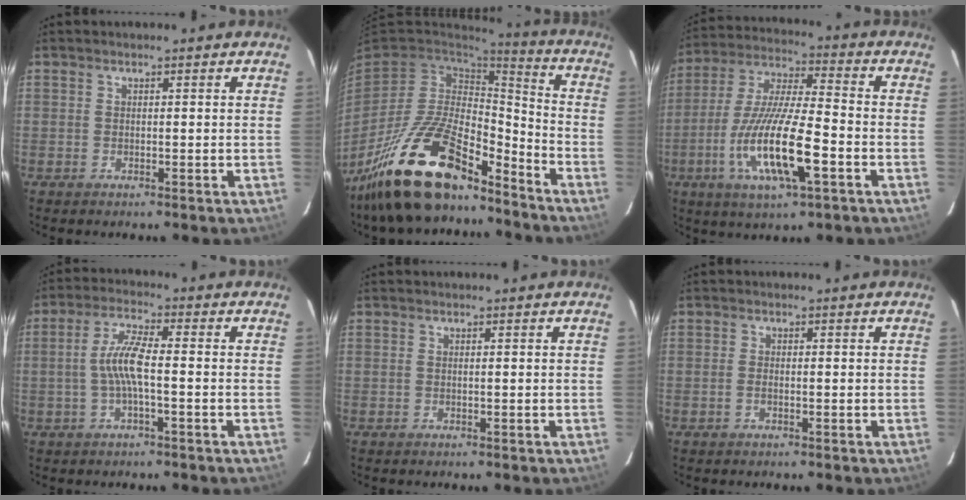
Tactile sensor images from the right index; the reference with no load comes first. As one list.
[{"total": 22.1, "force": [-16.0, 7.5, 13.2], "torque": [-0.265, -0.019, -0.284]}, {"total": 16.9, "force": [-6.0, 3.3, 15.4], "torque": [-0.314, -0.018, -0.115]}, {"total": 6.2, "force": [-1.2, 0.6, 6.1], "torque": [-0.127, 0.008, -0.022]}, {"total": 0.0}, {"total": 1.2, "force": [-0.5, 0.5, 0.9], "torque": [-0.021, 0.001, -0.011]}]